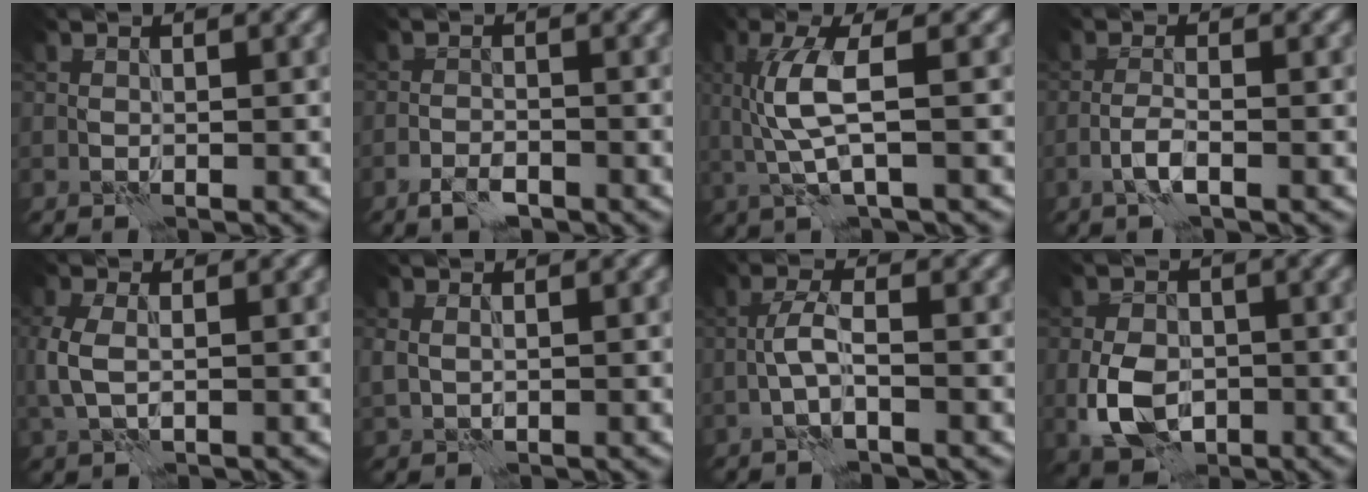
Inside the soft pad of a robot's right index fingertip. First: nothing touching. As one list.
[{"total": 2.2, "force": [-1.6, 0.8, 1.3], "torque": [-0.023, 0.002, -0.034]}, {"total": 4.7, "force": [0.5, 1.1, 4.5], "torque": [-0.110, -0.001, 0.012]}, {"total": 1.9, "force": [-1.0, 0.3, 1.6], "torque": [-0.034, 0.006, -0.024]}, {"total": 3.1, "force": [0.2, 1.9, 2.5], "torque": [-0.068, 0.002, 0.003]}, {"total": 1.5, "force": [0.1, 1.1, 0.9], "torque": [-0.024, -0.003, 0.009]}, {"total": 2.1, "force": [-0.8, 0.3, 2.0], "torque": [-0.040, 0.011, -0.021]}, {"total": 5.8, "force": [-1.4, 4.1, 3.9], "torque": [-0.082, -0.008, -0.028]}]